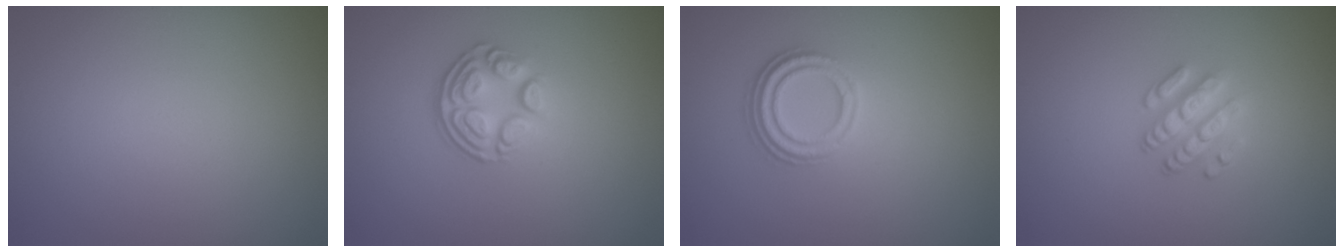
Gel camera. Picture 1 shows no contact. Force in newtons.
{"total": 3.8, "press": 2.7, "slide": 2.8}
{"total": 3.1, "press": 2.4, "slide": 2.0}
{"total": 3.3, "press": 2.5, "slide": 2.2}